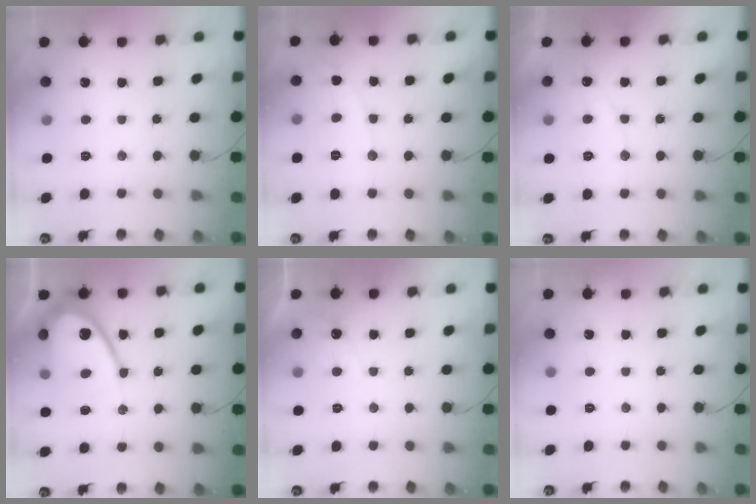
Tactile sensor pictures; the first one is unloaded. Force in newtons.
{"total": 4.2, "press": 4.2, "slide": 0.3}
{"total": 4.6, "press": 4.6, "slide": 0.2}
{"total": 12.5, "press": 12.4, "slide": 1.1}
{"total": 2.3, "press": 2.3, "slide": 0.1}
{"total": 0.0}